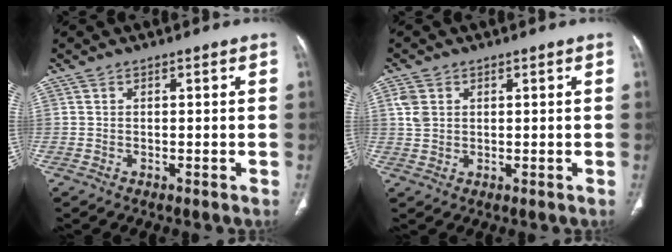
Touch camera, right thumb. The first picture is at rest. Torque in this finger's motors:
{"motor_torque": [-0.01, -0.18, 0.44, 0.36, 0.00]}